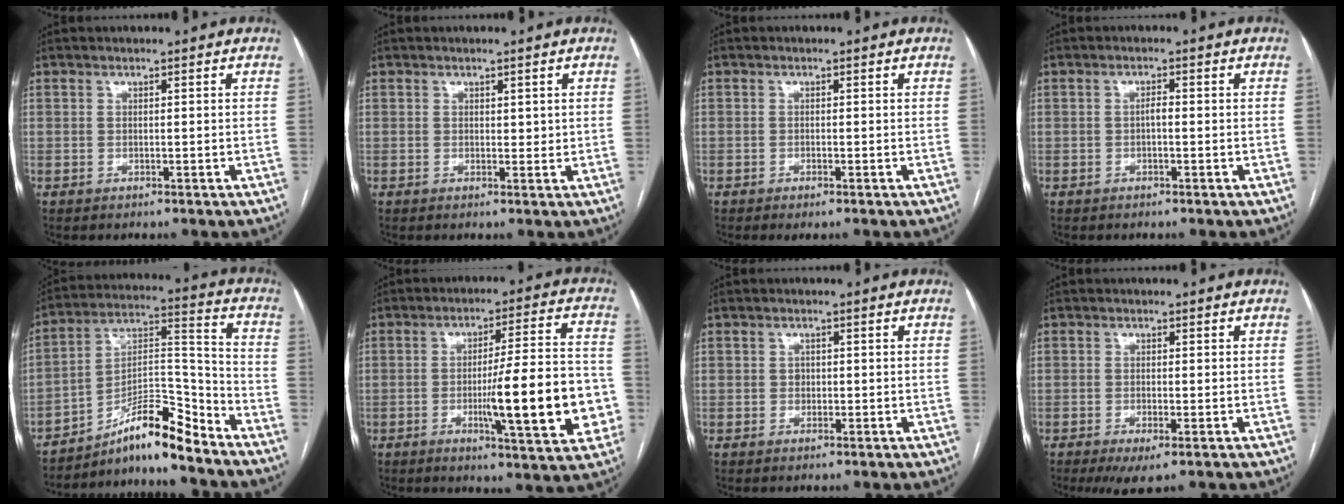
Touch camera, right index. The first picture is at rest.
{"total": 1.3, "force": [0.6, 0.9, 0.8], "torque": [-0.006, -0.002, 0.010]}
{"total": 1.1, "force": [-0.7, 0.1, 0.8], "torque": [-0.014, -0.002, -0.011]}
{"total": 1.2, "force": [-0.2, 0.4, 1.1], "torque": [-0.018, 0.004, -0.006]}
{"total": 12.1, "force": [-10.2, 1.2, 6.3], "torque": [-0.106, 0.033, -0.172]}
{"total": 16.4, "force": [-3.6, 2.3, 15.9], "torque": [-0.224, 0.007, -0.048]}
{"total": 1.1, "force": [-0.1, 1.0, 0.5], "torque": [-0.005, 0.003, 0.000]}
{"total": 3.8, "force": [-1.9, 0.8, 3.1], "torque": [-0.049, -0.009, -0.028]}